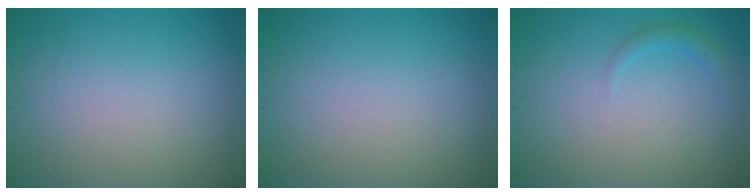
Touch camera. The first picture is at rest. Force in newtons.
{"total": 0.0}
{"total": 1.3, "press": 1.3, "slide": 0.0}